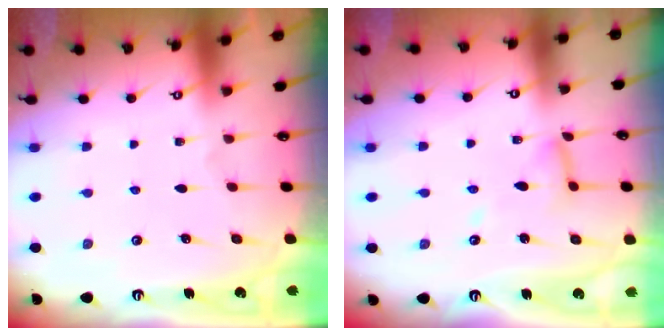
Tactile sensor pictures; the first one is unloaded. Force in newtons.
{"total": 9.0, "press": 9.0, "slide": 0.6}